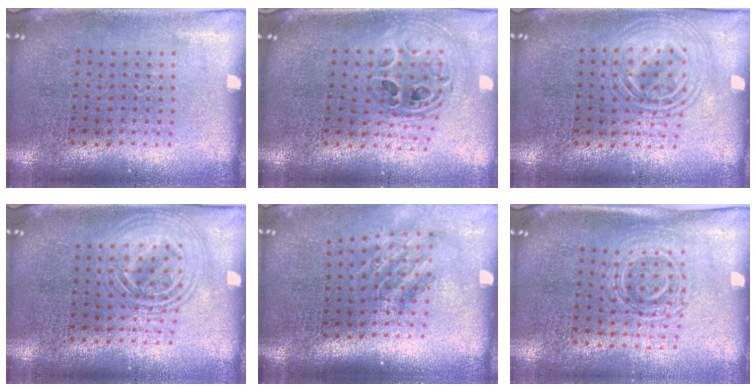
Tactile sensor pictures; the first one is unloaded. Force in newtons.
{"total": 1.2, "press": 1.1, "slide": 0.5}
{"total": 2.6, "press": 2.6, "slide": 0.3}
{"total": 1.9, "press": 1.9, "slide": 0.3}
{"total": 1.8, "press": 1.2, "slide": 1.3}
{"total": 1.6, "press": 1.4, "slide": 0.7}